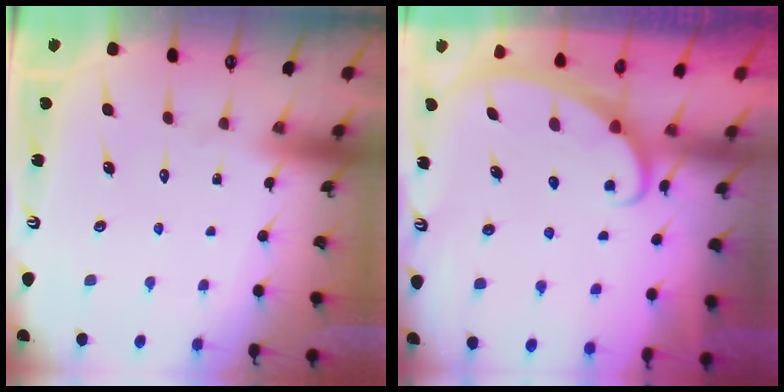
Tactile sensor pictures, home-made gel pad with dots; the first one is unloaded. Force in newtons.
{"total": 2.5, "press": 2.5, "slide": 0.3}